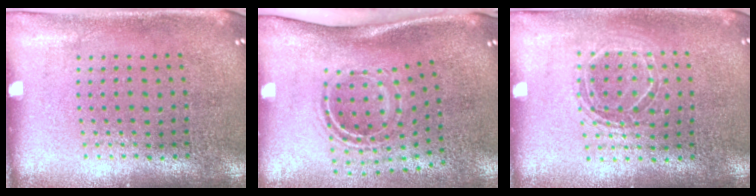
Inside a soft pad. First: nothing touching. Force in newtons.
{"total": 2.1, "press": 1.2, "slide": 1.7}
{"total": 1.3, "press": 1.3, "slide": 0.5}